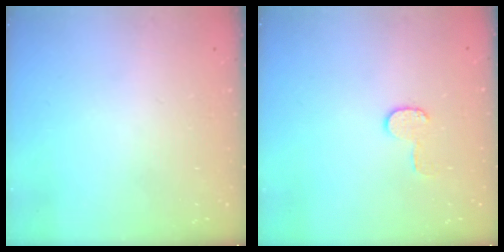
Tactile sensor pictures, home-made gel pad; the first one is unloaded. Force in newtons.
{"total": 5.9, "press": 5.9, "slide": 0.4}